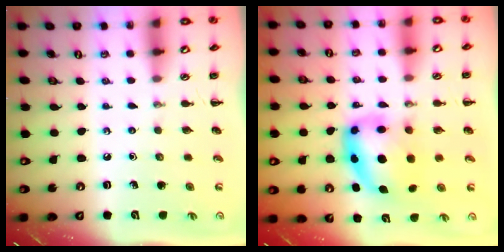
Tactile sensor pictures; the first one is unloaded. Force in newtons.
{"total": 8.1, "press": 7.9, "slide": 1.9}